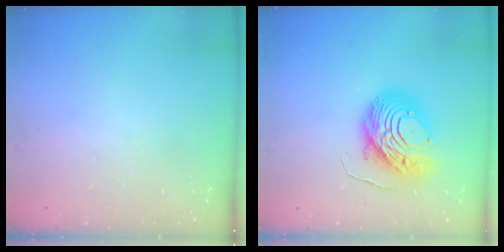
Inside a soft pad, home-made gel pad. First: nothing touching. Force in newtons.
{"total": 12.2, "press": 12.1, "slide": 1.4}